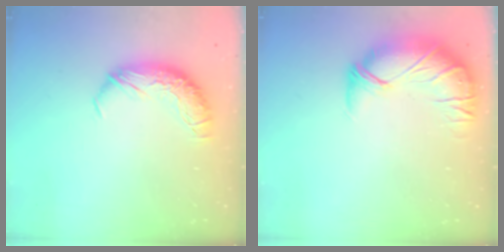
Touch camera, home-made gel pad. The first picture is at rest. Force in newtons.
{"total": 2.7, "press": 0.2, "slide": 2.7}